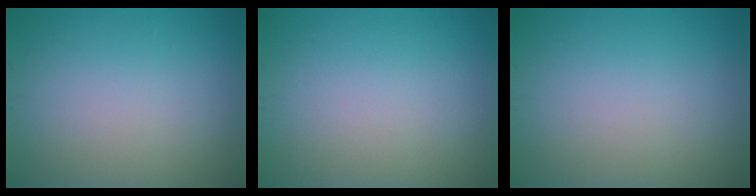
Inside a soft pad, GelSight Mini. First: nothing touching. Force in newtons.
{"total": 0.0}
{"total": 0.0}